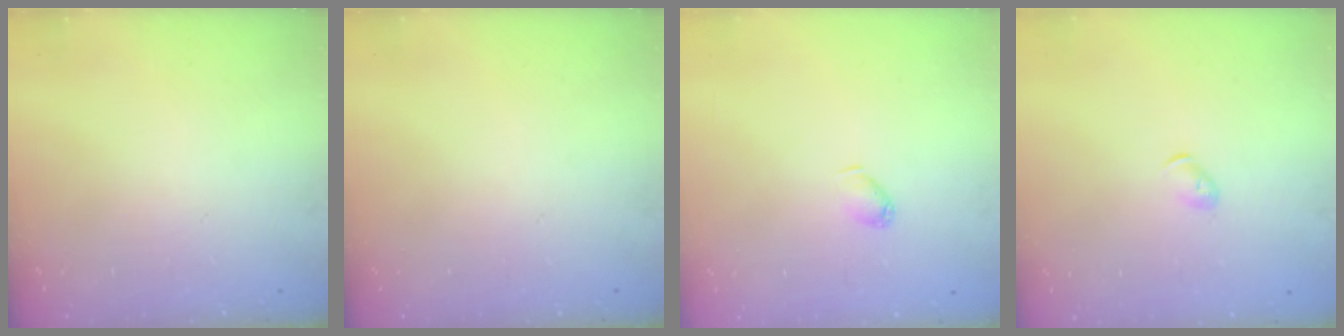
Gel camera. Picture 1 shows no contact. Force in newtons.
{"total": 0.0}
{"total": 2.8, "press": 2.8, "slide": 0.4}
{"total": 3.5, "press": 3.4, "slide": 0.8}